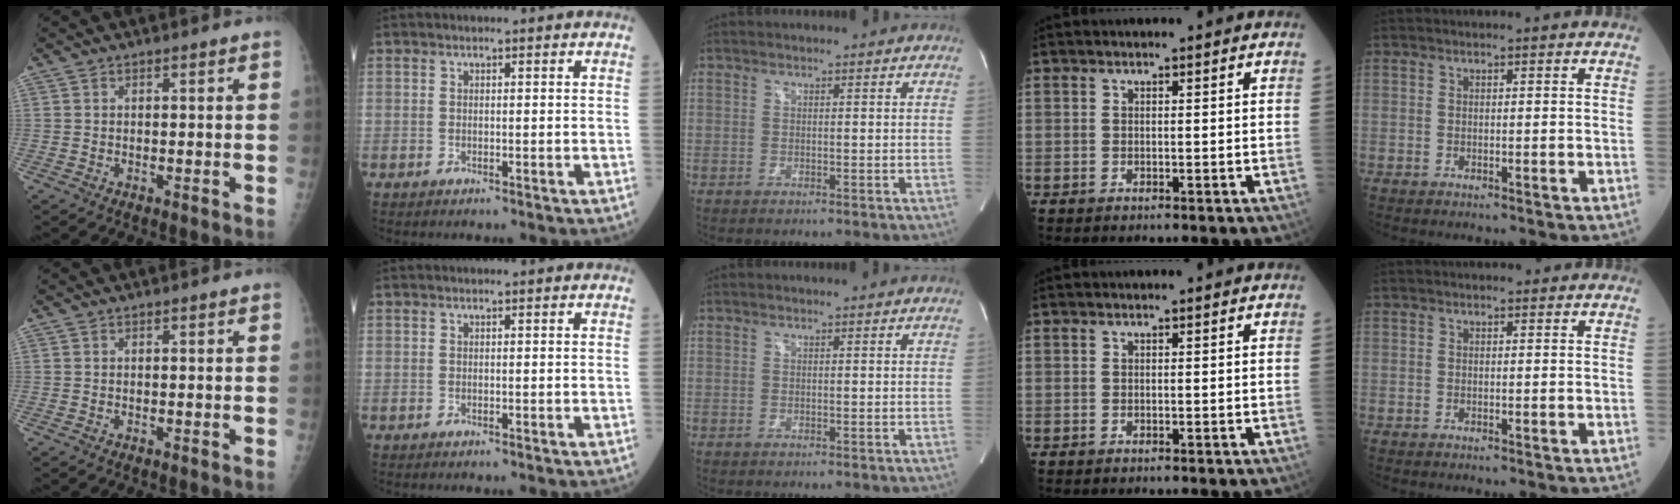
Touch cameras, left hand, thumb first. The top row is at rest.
{"little": {"total": 0.6, "force": [0.4, 0.3, 0.1], "torque": [-0.009, 0.000, 0.002]}}